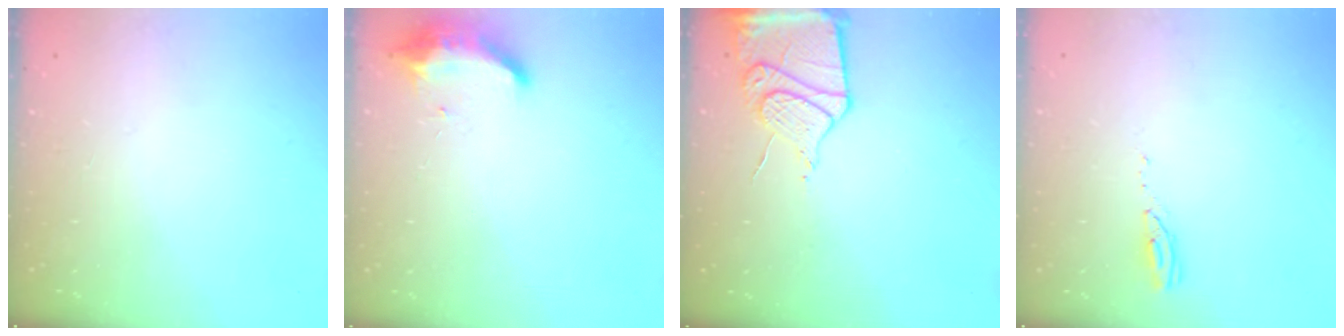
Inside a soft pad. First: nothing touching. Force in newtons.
{"total": 8.3, "press": 8.3, "slide": 0.2}
{"total": 13.2, "press": 13.1, "slide": 1.7}
{"total": 3.4, "press": 3.3, "slide": 0.3}